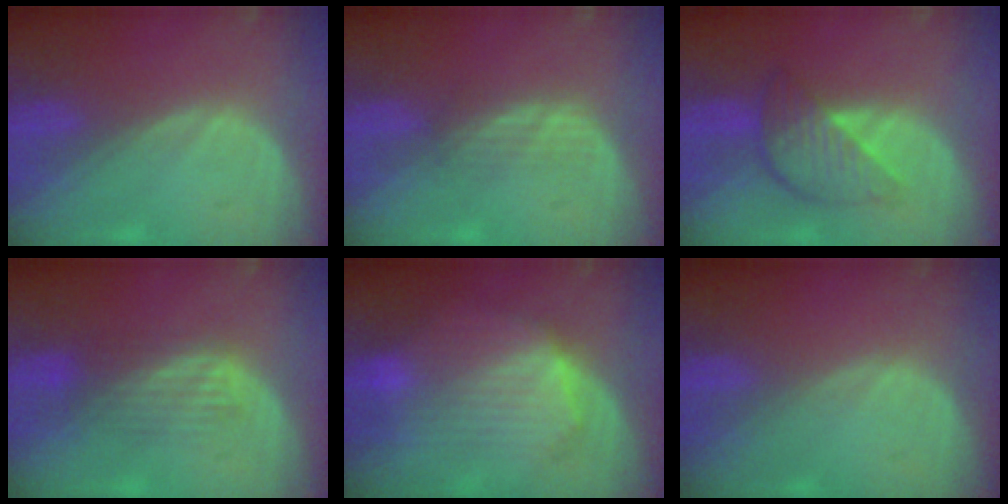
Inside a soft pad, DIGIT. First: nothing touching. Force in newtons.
{"total": 2.4, "press": 2.4, "slide": 0.5}
{"total": 6.2, "press": 6.2, "slide": 0.3}
{"total": 4.2, "press": 4.2, "slide": 0.1}
{"total": 8.9, "press": 8.9, "slide": 0.4}
{"total": 0.0}